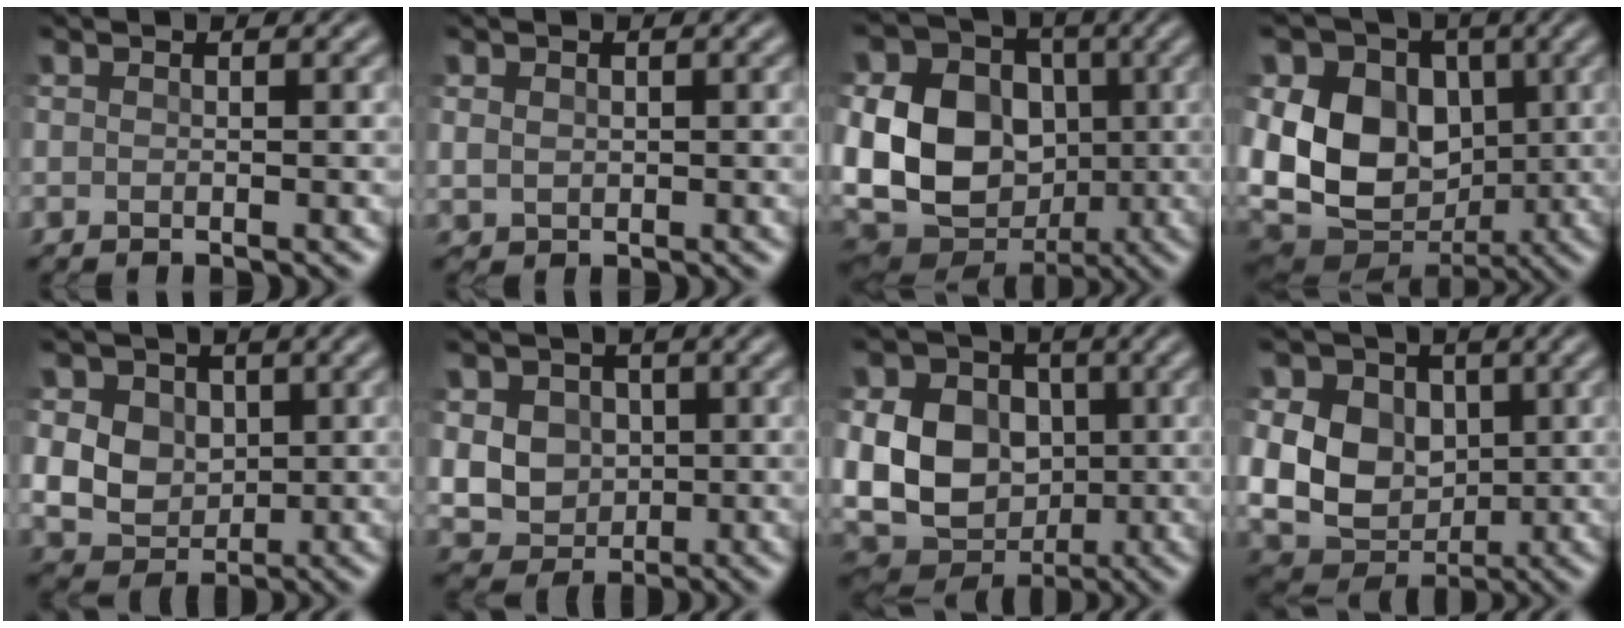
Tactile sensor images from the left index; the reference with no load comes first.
{"total": 1.2, "force": [0.3, 1.0, 0.6], "torque": [-0.012, -0.003, 0.010]}
{"total": 14.1, "force": [-0.6, 11.4, 8.2], "torque": [-0.156, 0.002, -0.022]}
{"total": 12.4, "force": [1.0, 9.6, 7.7], "torque": [-0.131, 0.002, 0.008]}
{"total": 7.4, "force": [2.0, 6.1, 3.7], "torque": [-0.077, 0.024, 0.026]}
{"total": 7.0, "force": [1.3, 6.0, 3.4], "torque": [-0.060, 0.022, 0.014]}
{"total": 11.3, "force": [0.5, 9.3, 6.4], "torque": [-0.111, 0.011, -0.007]}
{"total": 9.2, "force": [1.4, 7.4, 5.2], "torque": [-0.100, 0.013, 0.010]}